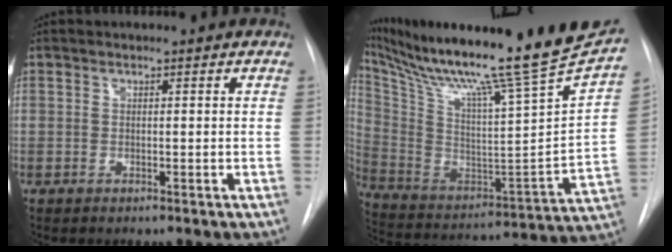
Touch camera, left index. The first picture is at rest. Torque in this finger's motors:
{"motor_torque": [0.89, -1.25, 0.19, 0.14]}